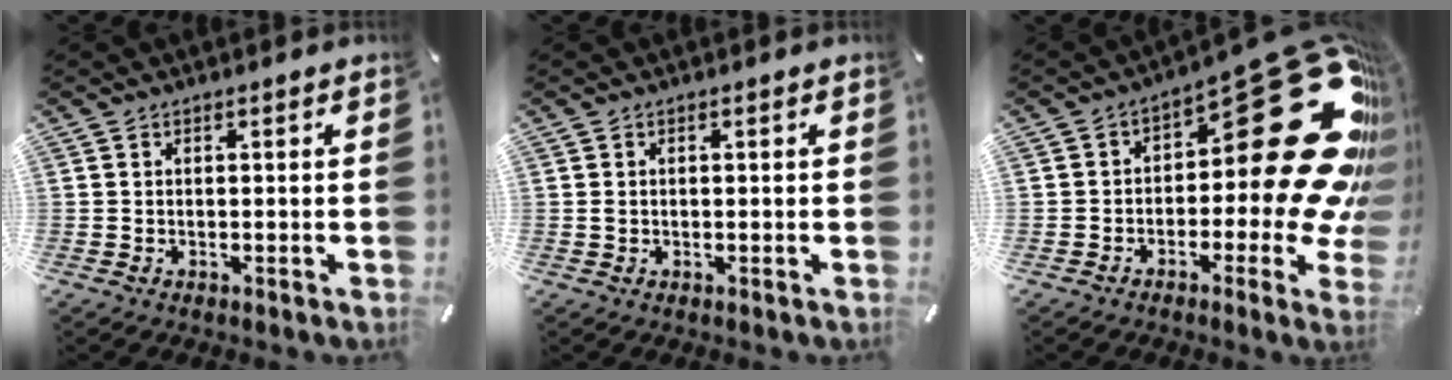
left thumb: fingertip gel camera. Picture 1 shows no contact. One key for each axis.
{"total": 0.7, "fx": 0.1, "fy": 0.5, "fz": 0.5, "tx": -0.010, "ty": 0.002, "tz": 0.001}
{"total": 34.0, "fx": 9.5, "fy": 15.7, "fz": 28.6, "tx": -0.319, "ty": -0.096, "tz": 0.194}